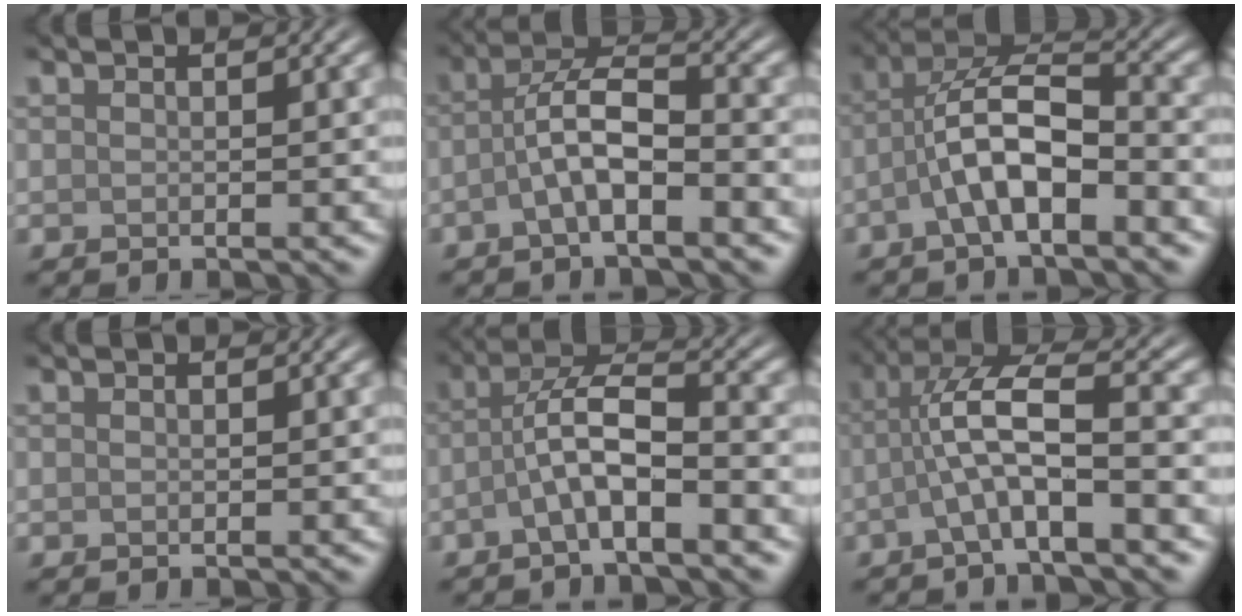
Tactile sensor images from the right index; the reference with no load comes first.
{"total": 4.5, "force": [-1.5, 1.2, 4.1], "torque": [-0.077, 0.014, -0.036]}
{"total": 6.1, "force": [-2.3, 2.0, 5.3], "torque": [-0.101, 0.018, -0.045]}
{"total": 0.0}
{"total": 5.0, "force": [-1.8, 1.1, 4.5], "torque": [-0.085, 0.016, -0.040]}
{"total": 6.2, "force": [-1.5, 1.2, 5.9], "torque": [-0.110, 0.021, -0.035]}